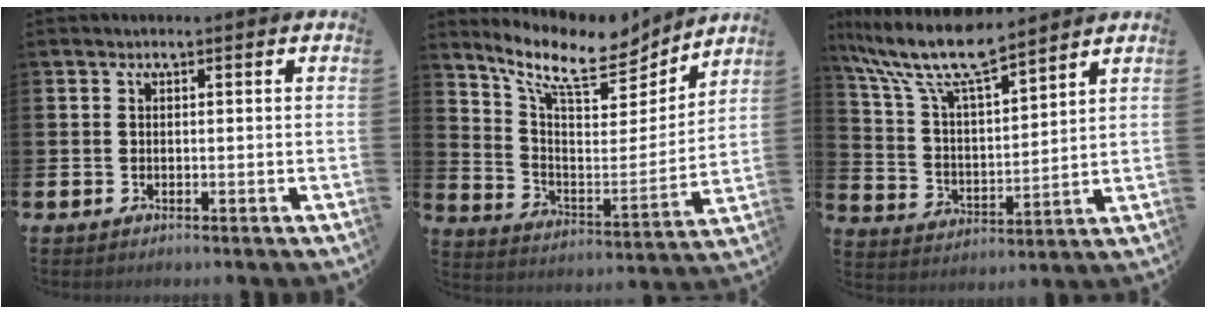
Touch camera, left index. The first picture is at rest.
{"total": 10.8, "force": [9.1, 3.4, 4.7], "torque": [-0.124, -0.062, 0.155]}
{"total": 10.9, "force": [9.5, 2.2, 5.0], "torque": [-0.141, -0.045, 0.167]}